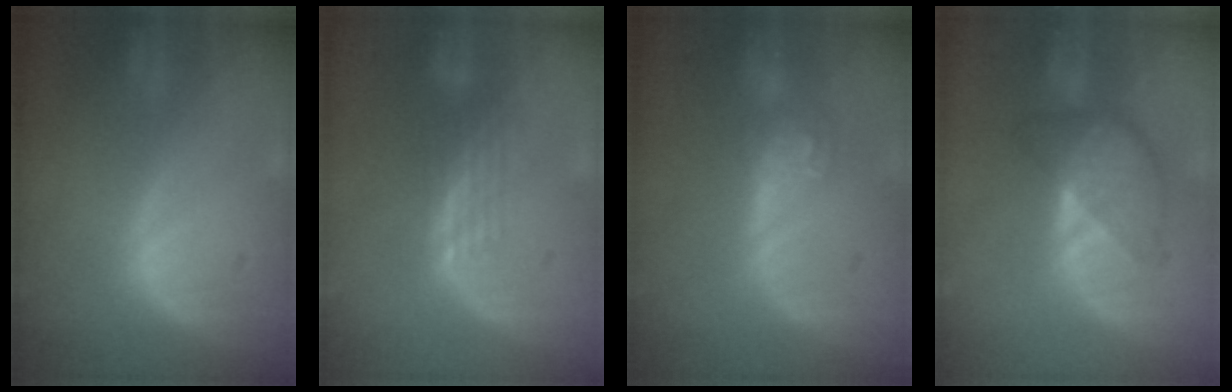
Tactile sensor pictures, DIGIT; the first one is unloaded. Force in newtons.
{"total": 3.1, "press": 2.6, "slide": 1.7}
{"total": 4.2, "press": 4.2, "slide": 0.3}
{"total": 5.9, "press": 5.9, "slide": 0.3}